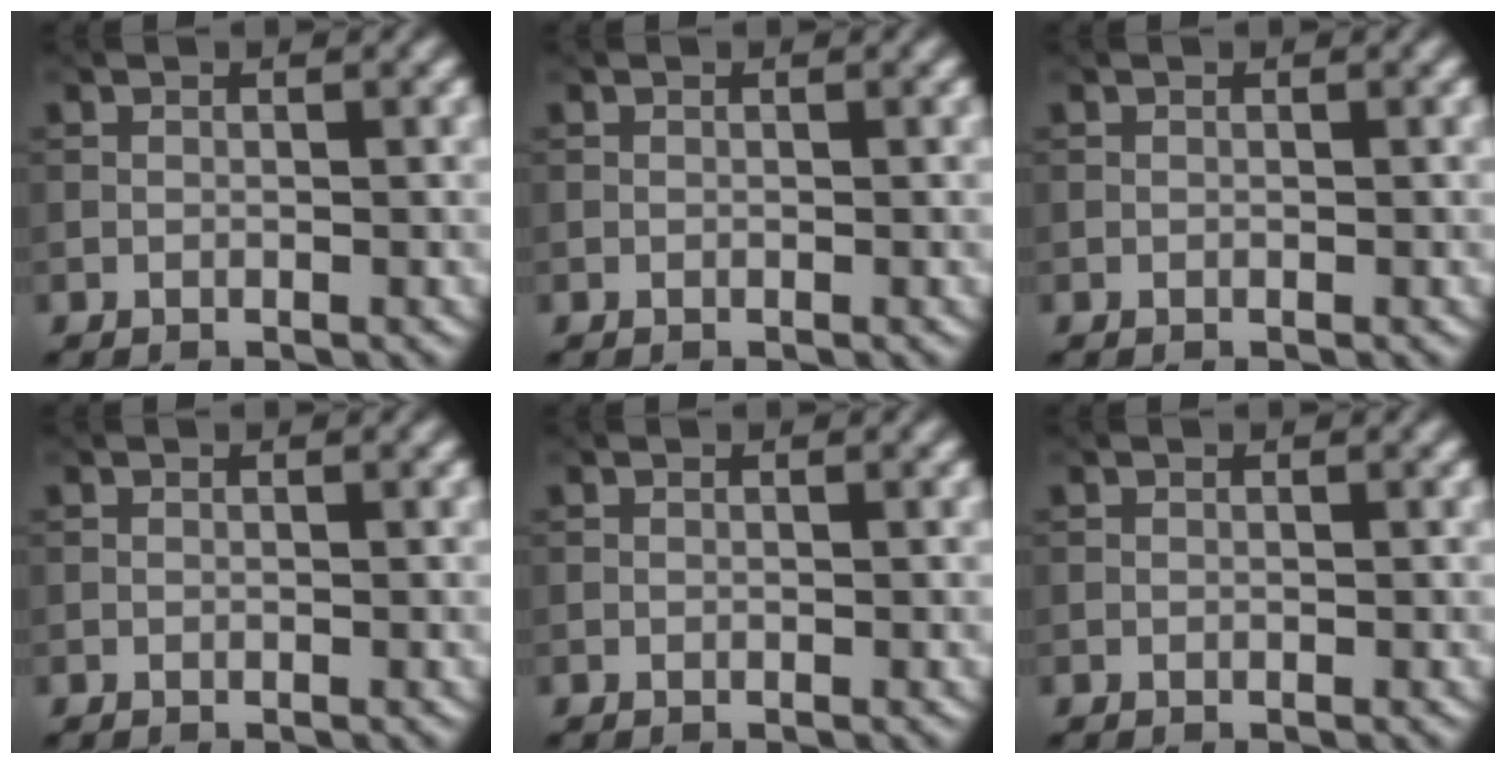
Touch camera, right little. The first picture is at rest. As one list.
[{"total": 0.0}, {"total": 0.0}, {"total": 0.0}, {"total": 0.0}, {"total": 0.0}]